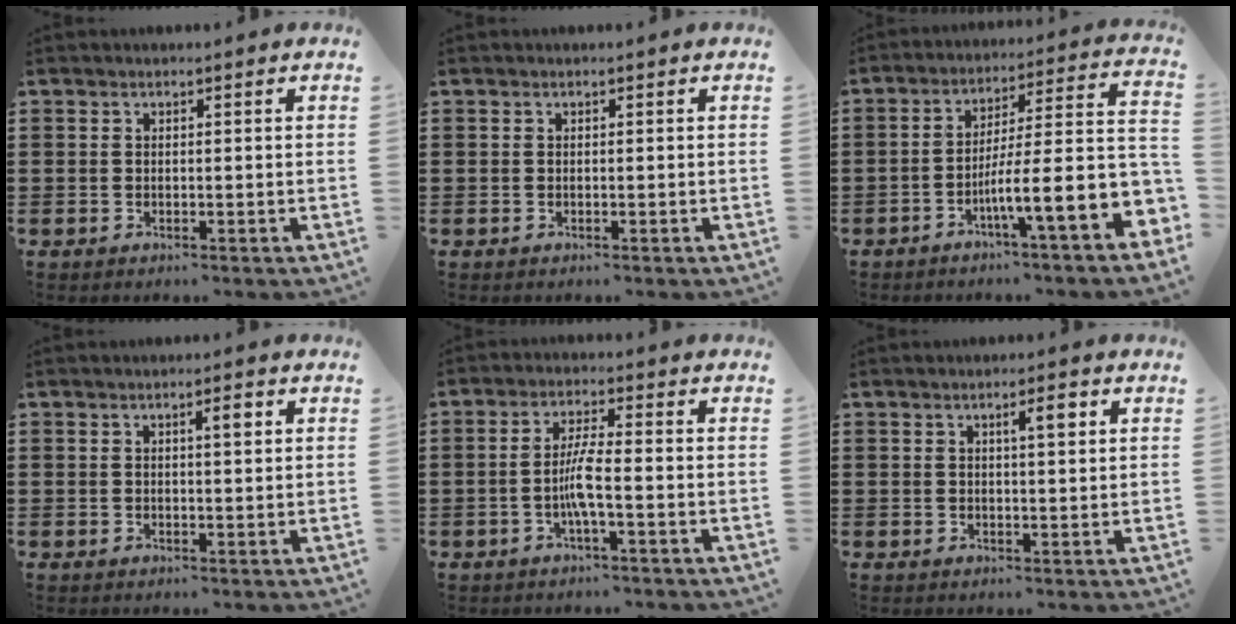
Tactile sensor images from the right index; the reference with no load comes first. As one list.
[{"total": 0.0}, {"total": 10.9, "force": [-3.5, 1.0, 10.2], "torque": [-0.177, -0.036, -0.071]}, {"total": 2.0, "force": [0.7, 0.4, 1.8], "torque": [-0.027, 0.001, 0.007]}, {"total": 4.8, "force": [-1.4, 0.3, 4.6], "torque": [-0.097, -0.007, -0.033]}, {"total": 2.8, "force": [1.1, 0.6, 2.6], "torque": [-0.036, -0.001, 0.011]}]